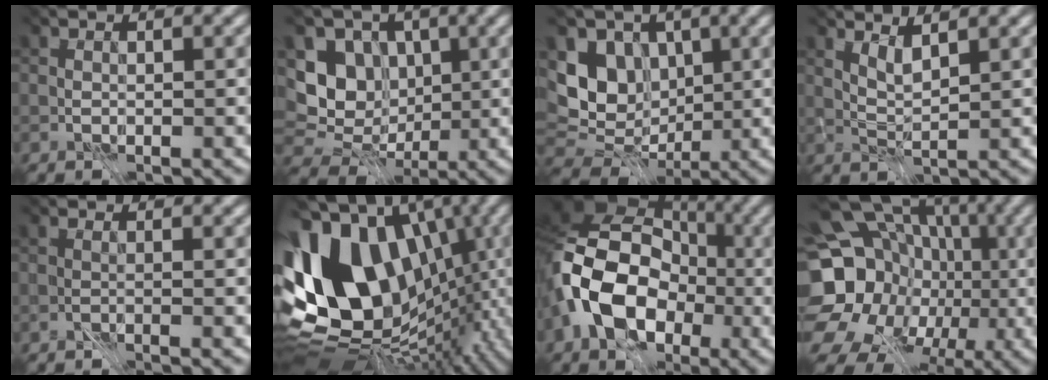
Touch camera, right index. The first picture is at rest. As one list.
[{"total": 4.5, "force": [-0.8, 4.0, 1.9], "torque": [-0.042, -0.027, 0.002]}, {"total": 5.2, "force": [-0.4, 4.3, 3.0], "torque": [-0.068, -0.028, 0.010]}, {"total": 1.0, "force": [0.1, -0.9, 0.4], "torque": [-0.022, -0.011, 0.021]}, {"total": 1.3, "force": [-0.5, 0.2, 1.1], "torque": [0.010, 0.005, -0.028]}, {"total": 16.0, "force": [-2.4, 12.2, 10.0], "torque": [-0.205, -0.014, 0.004]}, {"total": 11.9, "force": [-5.2, 7.8, 7.4], "torque": [-0.149, -0.012, -0.088]}, {"total": 19.7, "force": [-4.9, 17.1, 8.6], "torque": [-0.169, -0.033, -0.085]}]